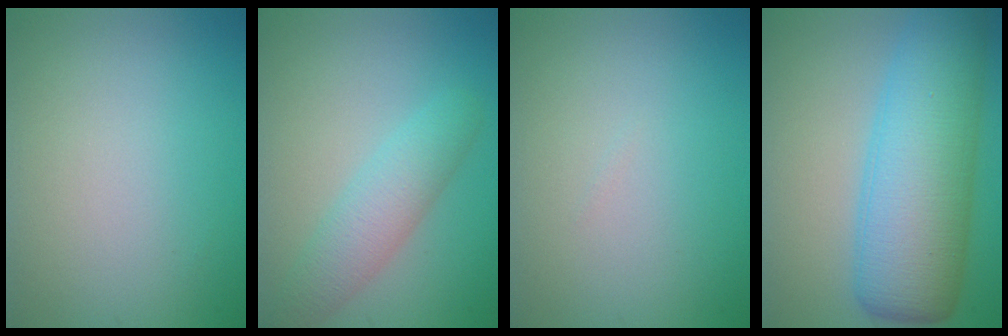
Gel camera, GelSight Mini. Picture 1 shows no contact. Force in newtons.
{"total": 3.6, "press": 3.6, "slide": 0.1}
{"total": 0.0}
{"total": 10.5, "press": 10.5, "slide": 0.2}